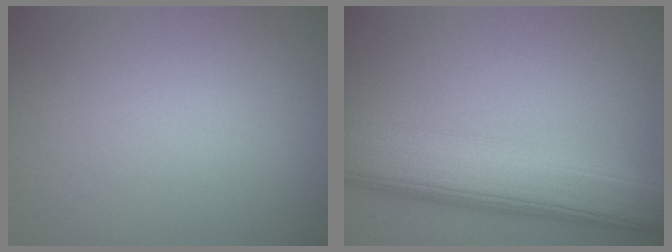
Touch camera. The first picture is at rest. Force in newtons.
{"total": 9.2, "press": 9.2, "slide": 0.1}